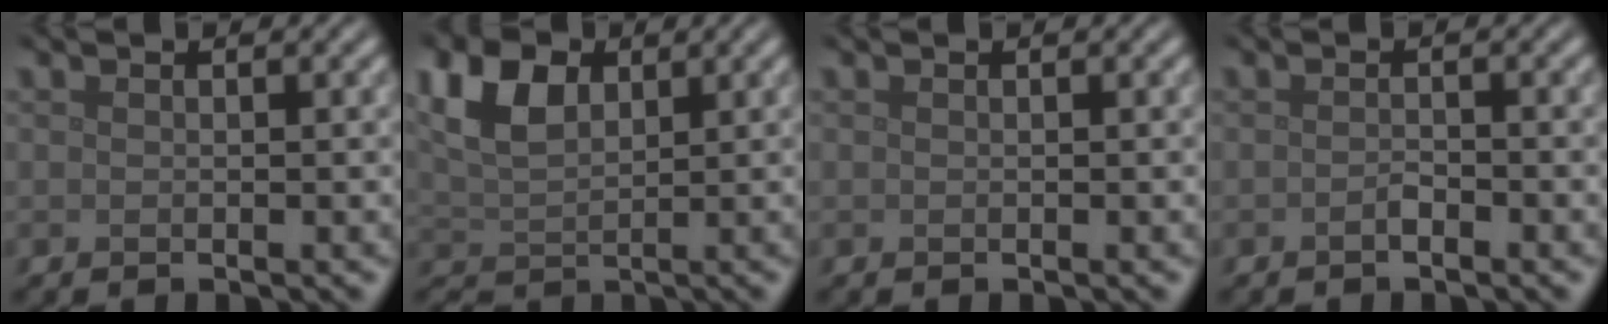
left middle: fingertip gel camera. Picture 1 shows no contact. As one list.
[{"total": 4.6, "force": [2.0, 2.9, 2.9], "torque": [-0.062, 0.006, 0.037]}, {"total": 0.0}, {"total": 0.8, "force": [-0.5, 0.2, 0.6], "torque": [-0.012, 0.001, -0.009]}]